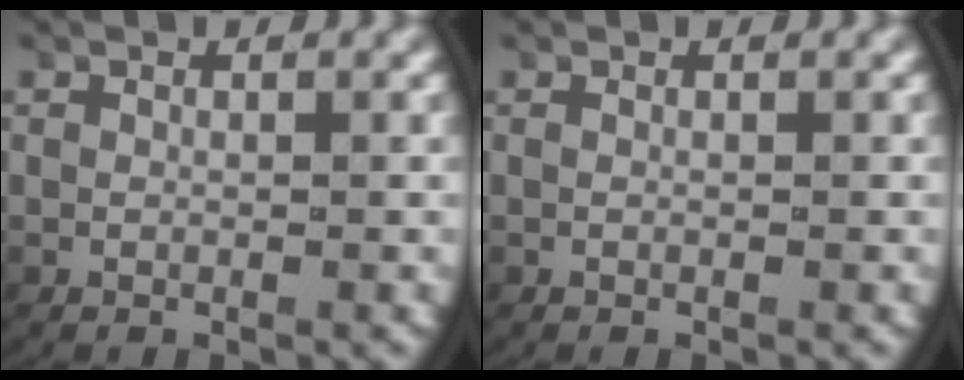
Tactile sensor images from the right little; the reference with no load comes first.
{"total": 0.0}